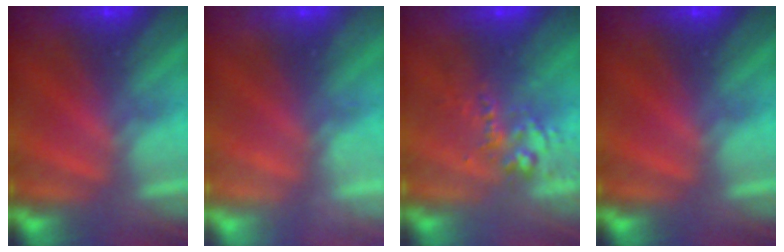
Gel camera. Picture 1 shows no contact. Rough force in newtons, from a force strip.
{"total": 2.2}
{"total": 2.7}
{"total": 0.0}